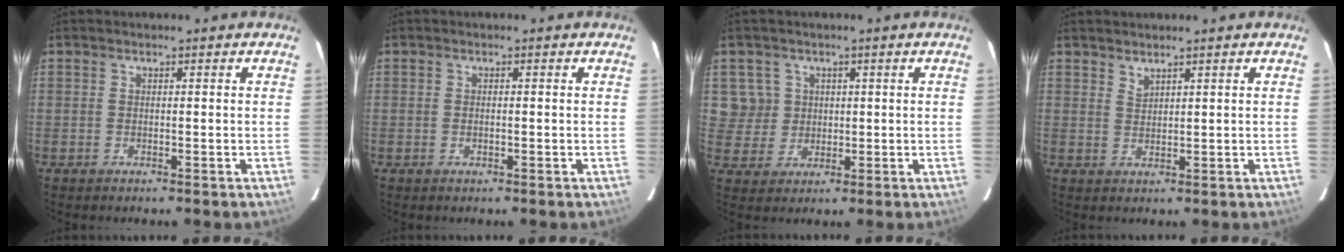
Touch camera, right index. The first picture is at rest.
{"total": 0.7, "force": [-0.1, 0.3, 0.7], "torque": [-0.012, 0.002, -0.004]}
{"total": 5.5, "force": [1.3, 5.3, 0.5], "torque": [-0.003, 0.013, 0.031]}
{"total": 1.5, "force": [1.5, 0.3, 0.4], "torque": [-0.005, 0.001, 0.027]}